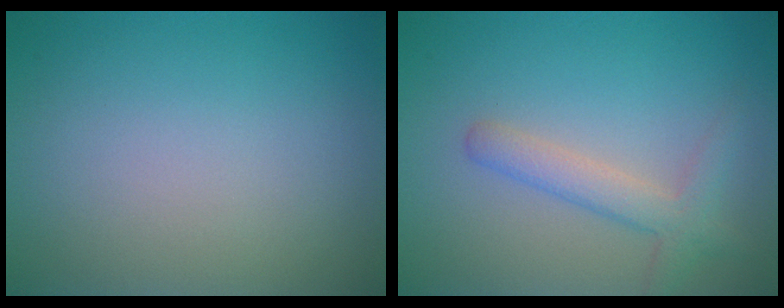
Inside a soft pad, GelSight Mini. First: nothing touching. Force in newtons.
{"total": 2.8, "press": 2.8, "slide": 0.1}